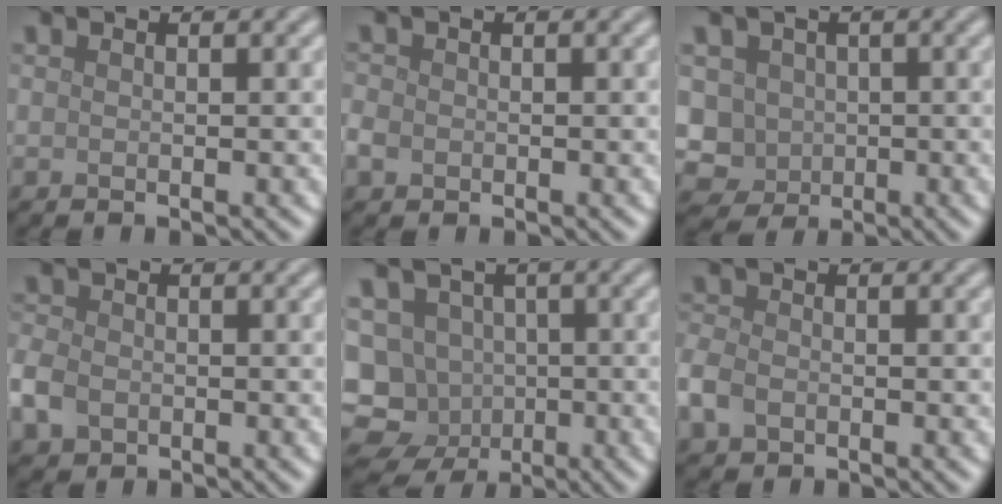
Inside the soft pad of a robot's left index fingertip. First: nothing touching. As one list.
[{"total": 1.4, "force": [-0.5, 1.2, 0.5], "torque": [-0.011, -0.001, -0.014]}, {"total": 5.4, "force": [-0.2, 5.0, 2.0], "torque": [-0.035, 0.014, -0.027]}, {"total": 3.1, "force": [-1.2, 2.4, 1.6], "torque": [-0.042, -0.002, -0.031]}, {"total": 11.6, "force": [-4.7, 9.9, 3.8], "torque": [-0.060, -0.013, -0.092]}, {"total": 2.6, "force": [-1.1, 1.9, 1.5], "torque": [-0.037, -0.002, -0.032]}]